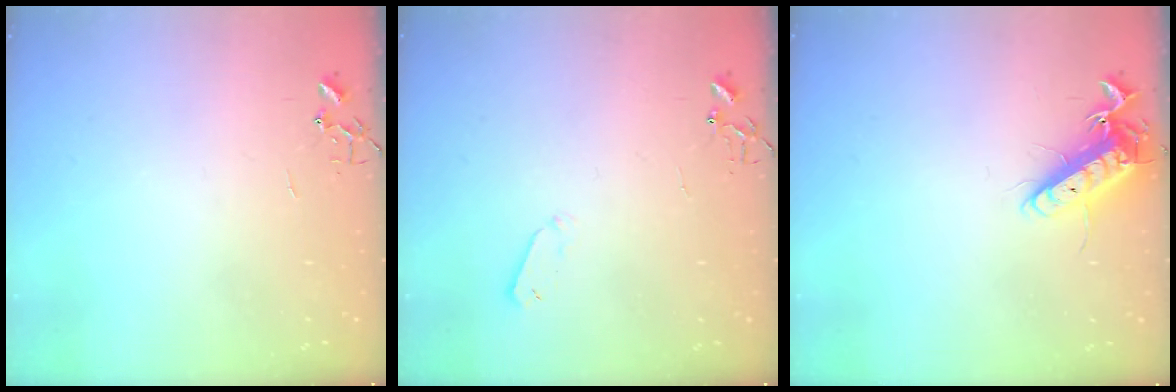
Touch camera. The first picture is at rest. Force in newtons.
{"total": 3.7, "press": 3.6, "slide": 0.7}
{"total": 12.6, "press": 12.6, "slide": 1.4}